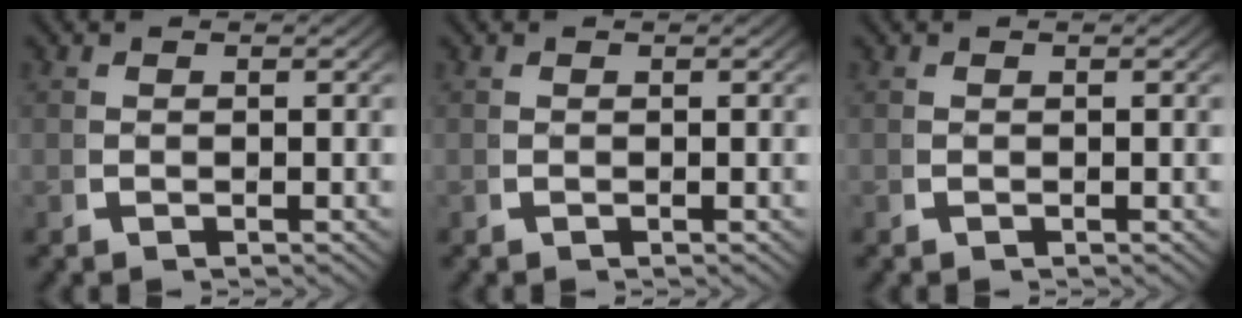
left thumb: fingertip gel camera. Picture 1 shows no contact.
{"total": 0.0}
{"total": 0.0}